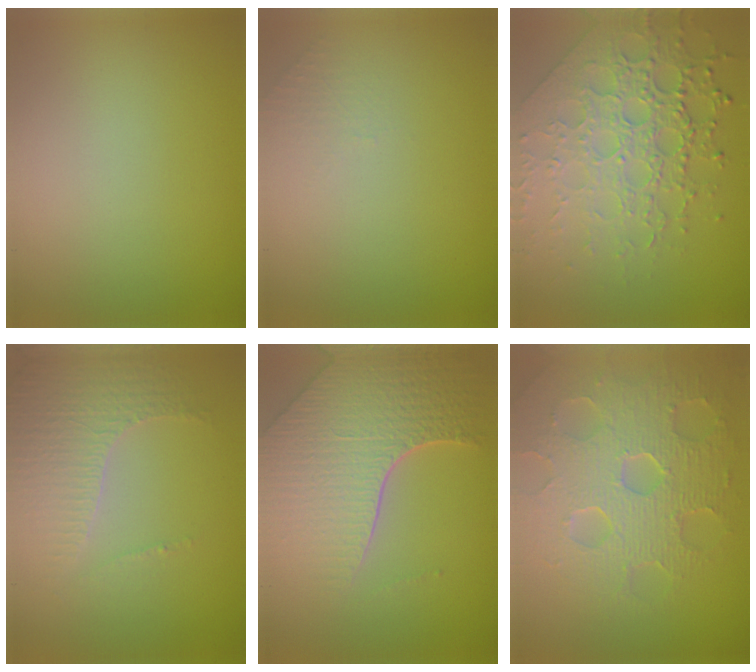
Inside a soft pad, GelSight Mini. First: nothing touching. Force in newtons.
{"total": 0.5, "press": 0.4, "slide": 0.4}
{"total": 7.3, "press": 5.3, "slide": 4.9}
{"total": 4.3, "press": 3.1, "slide": 3.0}
{"total": 7.6, "press": 5.6, "slide": 5.1}
{"total": 8.5, "press": 5.9, "slide": 6.1}